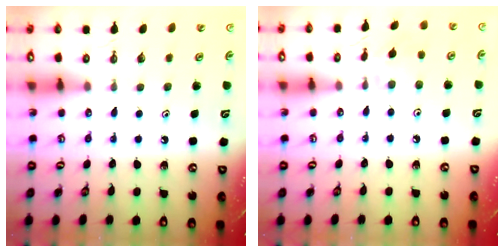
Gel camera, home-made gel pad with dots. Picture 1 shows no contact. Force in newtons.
{"total": 2.8, "press": 2.7, "slide": 0.5}